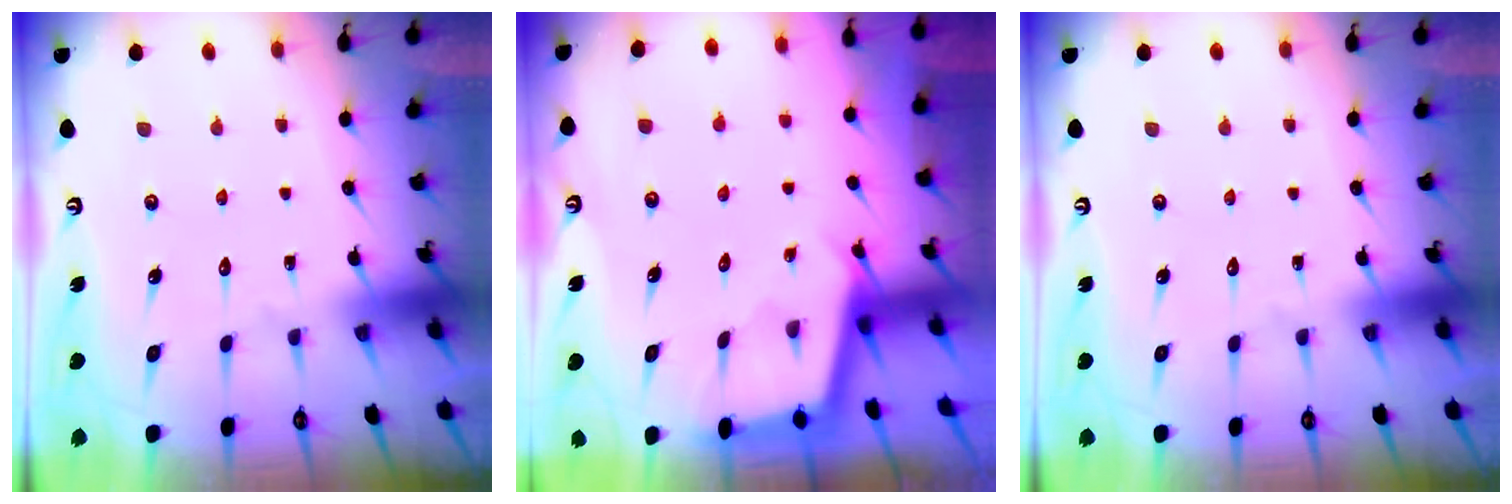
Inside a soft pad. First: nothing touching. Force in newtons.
{"total": 2.3, "press": 2.3, "slide": 0.2}
{"total": 0.0}